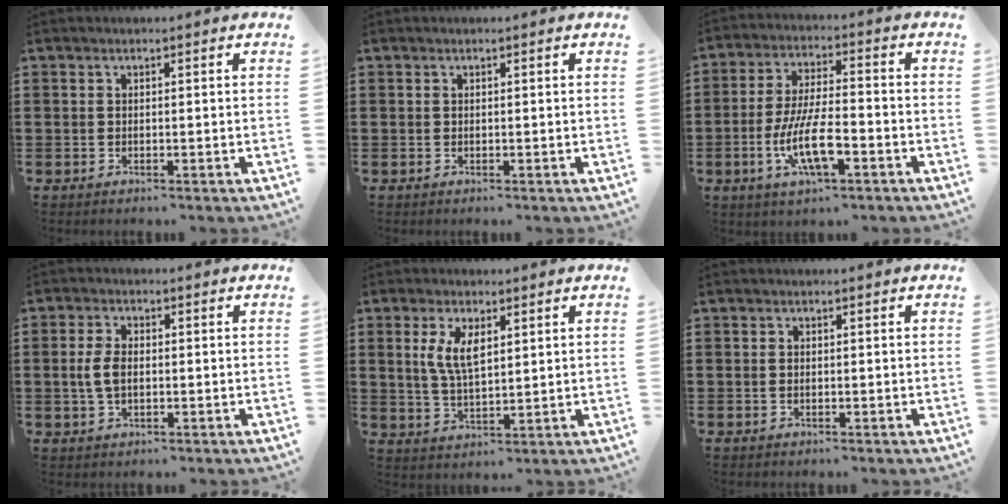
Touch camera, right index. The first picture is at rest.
{"total": 0.0}
{"total": 9.9, "force": [-3.6, 3.2, 8.7], "torque": [-0.188, -0.011, -0.069]}
{"total": 4.2, "force": [0.0, 2.3, 3.5], "torque": [-0.085, 0.002, -0.006]}
{"total": 5.6, "force": [2.0, 2.1, 4.8], "torque": [-0.101, 0.005, 0.034]}
{"total": 0.6, "force": [-0.1, 0.3, 0.5], "torque": [-0.013, 0.000, -0.002]}